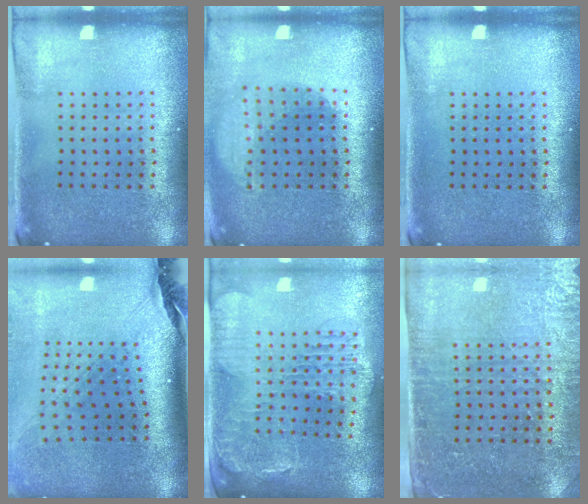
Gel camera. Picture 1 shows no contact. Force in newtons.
{"total": 1.9, "press": 1.4, "slide": 1.2}
{"total": 0.0}
{"total": 2.7, "press": 2.0, "slide": 1.8}
{"total": 1.7, "press": 1.6, "slide": 0.6}
{"total": 3.0, "press": 2.7, "slide": 1.3}